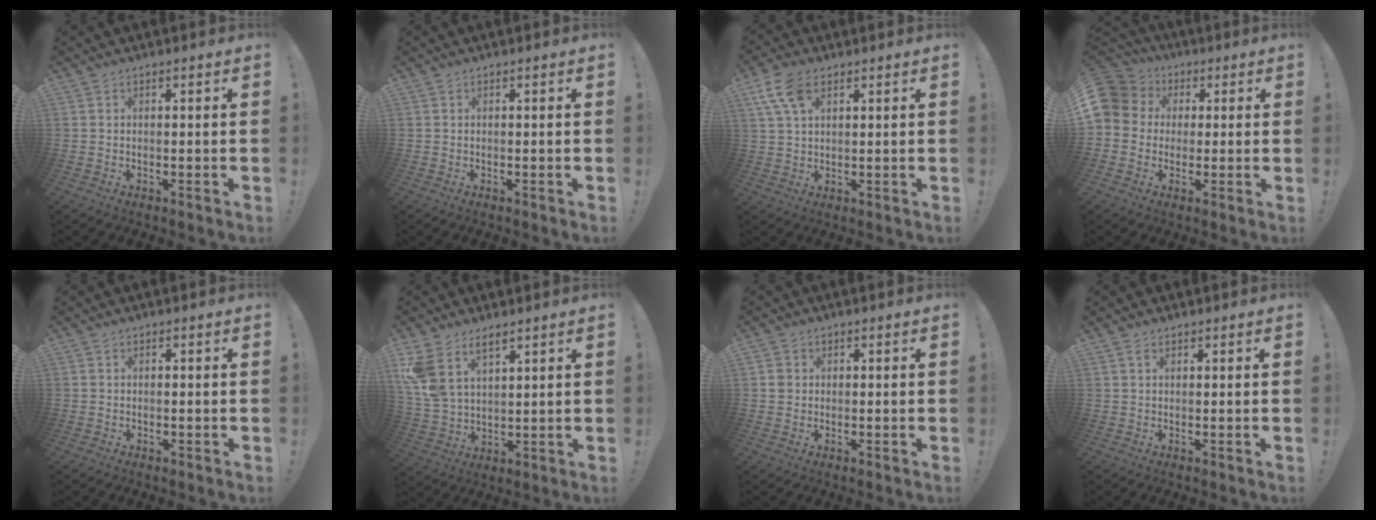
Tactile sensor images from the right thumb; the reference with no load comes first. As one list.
[{"total": 0.0}, {"total": 8.6, "force": [4.3, 4.5, 6.0], "torque": [-0.107, -0.003, 0.085]}, {"total": 9.0, "force": [1.4, 8.2, 3.2], "torque": [-0.068, 0.001, 0.030]}, {"total": 0.9, "force": [-0.2, 0.9, -0.2], "torque": [0.004, 0.003, -0.004]}, {"total": 10.3, "force": [6.5, 5.9, 5.4], "torque": [-0.117, -0.025, 0.130]}, {"total": 2.1, "force": [0.4, 2.0, 0.4], "torque": [-0.001, 0.004, 0.007]}, {"total": 1.4, "force": [0.7, 0.7, 0.9], "torque": [-0.020, 0.001, 0.014]}]